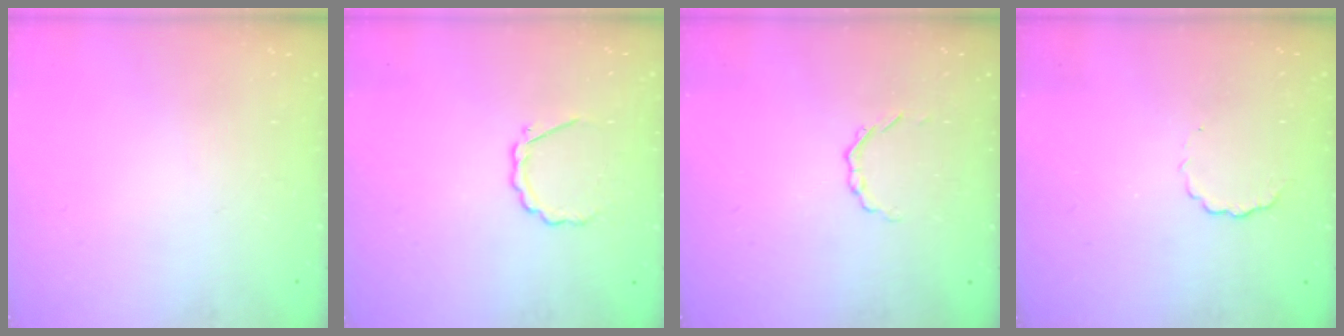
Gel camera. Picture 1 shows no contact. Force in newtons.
{"total": 3.9, "press": 3.7, "slide": 1.3}
{"total": 1.7, "press": 1.6, "slide": 0.6}
{"total": 4.0, "press": 3.9, "slide": 1.0}